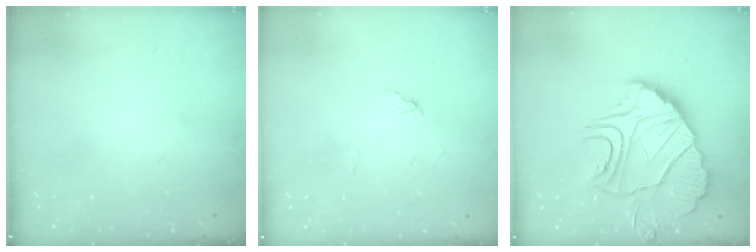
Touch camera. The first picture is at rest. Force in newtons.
{"total": 2.6, "press": 2.6, "slide": 0.2}
{"total": 13.9, "press": 13.9, "slide": 0.6}